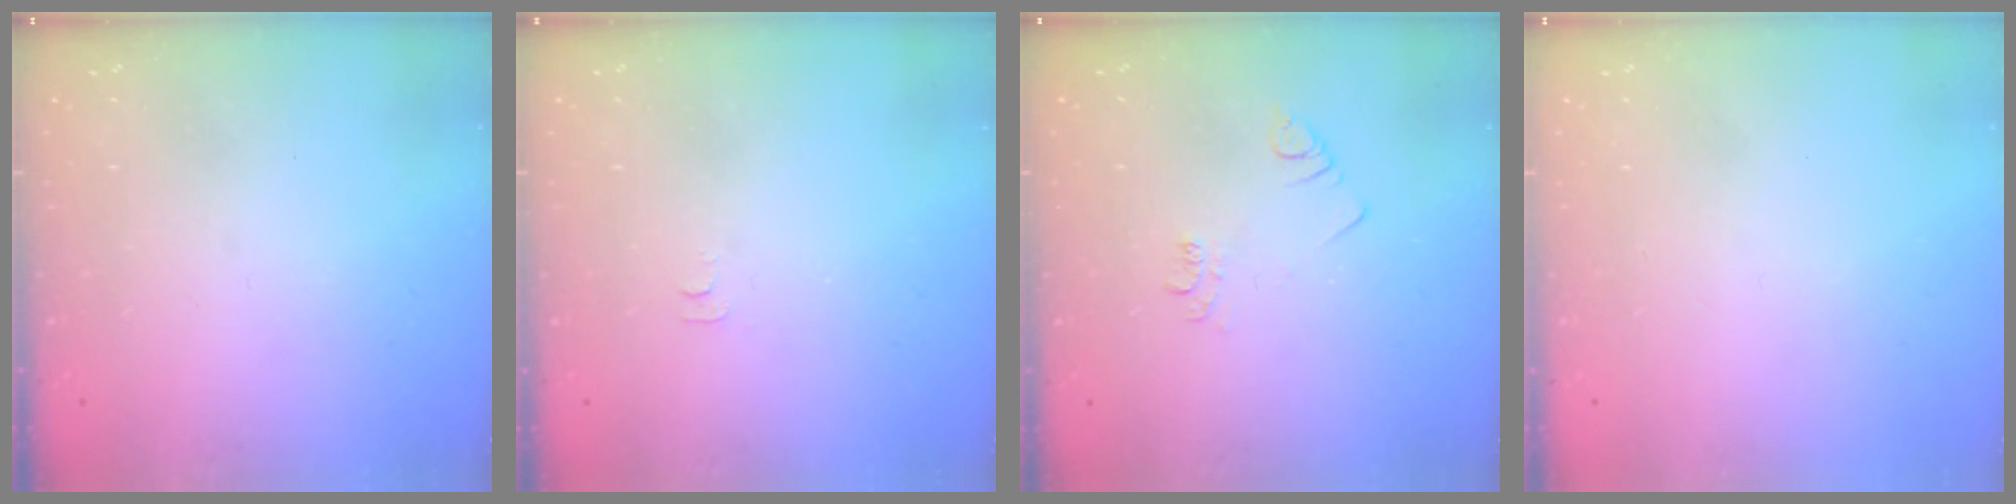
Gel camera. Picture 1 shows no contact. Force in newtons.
{"total": 4.6, "press": 4.5, "slide": 0.6}
{"total": 3.3, "press": 3.3, "slide": 0.4}
{"total": 1.5, "press": 1.5, "slide": 0.1}